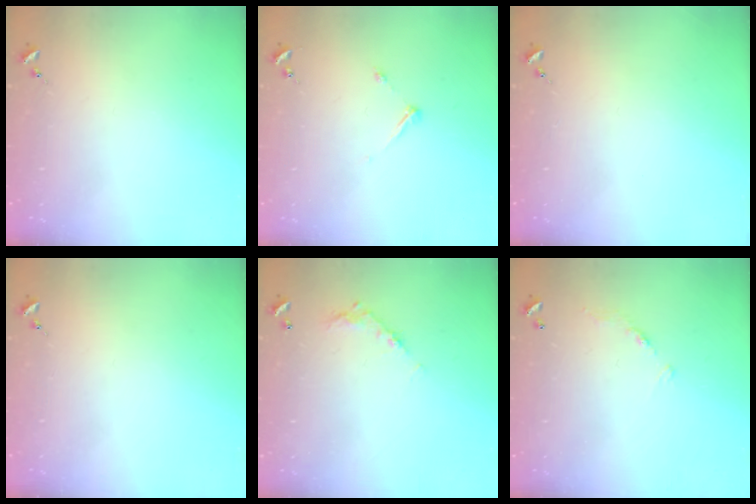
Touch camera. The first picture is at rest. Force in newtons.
{"total": 4.8, "press": 4.8, "slide": 0.6}
{"total": 0.0}
{"total": 0.0}
{"total": 8.4, "press": 8.4, "slide": 0.4}
{"total": 6.0, "press": 6.0, "slide": 0.4}